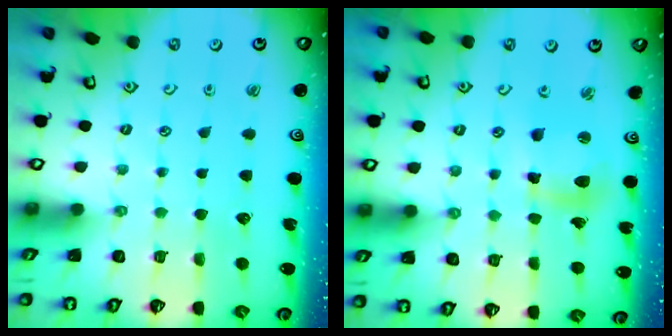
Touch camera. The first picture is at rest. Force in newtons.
{"total": 10.4, "press": 10.3, "slide": 1.2}